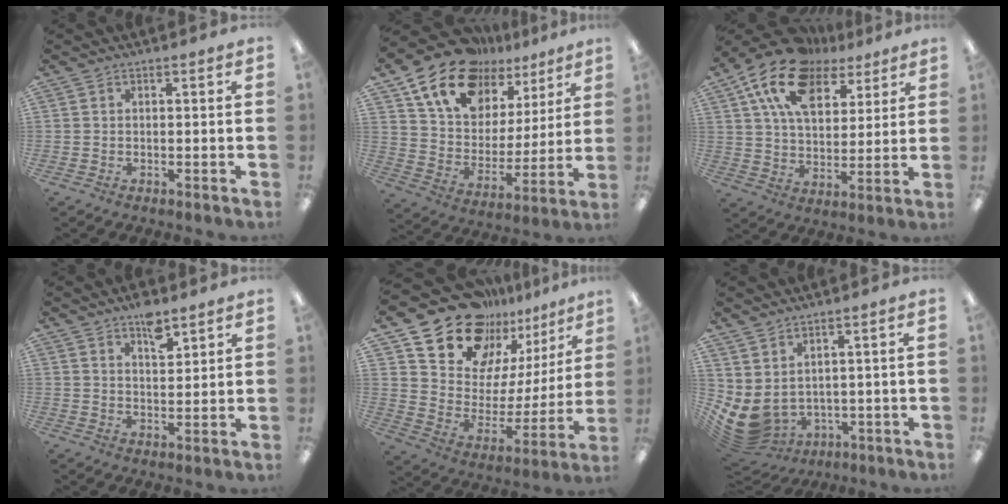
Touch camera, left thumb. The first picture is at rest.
{"total": 18.0, "force": [13.2, 10.2, 6.8], "torque": [-0.146, -0.080, 0.244]}
{"total": 17.7, "force": [10.8, 10.2, 9.7], "torque": [-0.188, -0.039, 0.198]}
{"total": 5.9, "force": [4.5, 2.5, 2.9], "torque": [-0.036, -0.027, 0.076]}
{"total": 19.6, "force": [16.2, 10.0, 4.6], "torque": [-0.100, -0.133, 0.295]}
{"total": 5.2, "force": [0.8, 4.1, 3.2], "torque": [-0.105, -0.030, 0.017]}